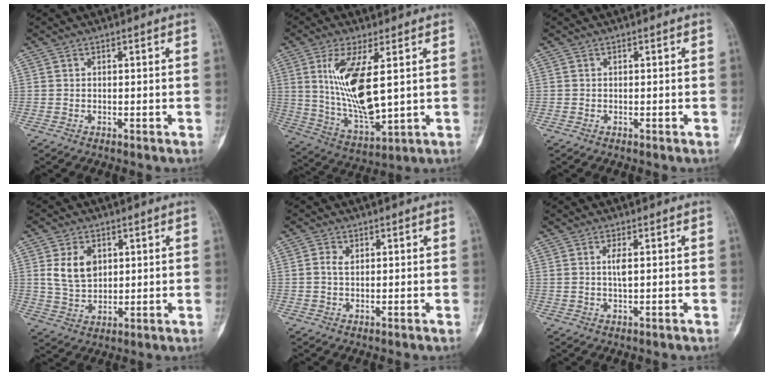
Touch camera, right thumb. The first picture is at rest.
{"total": 14.6, "force": [3.0, 4.7, 13.4], "torque": [-0.271, -0.030, 0.074]}
{"total": 0.0}
{"total": 7.9, "force": [2.3, 5.4, 5.2], "torque": [-0.077, -0.012, 0.050]}
{"total": 1.8, "force": [0.4, 1.2, 1.3], "torque": [-0.030, 0.004, 0.011]}
{"total": 2.0, "force": [0.3, 0.3, 2.0], "torque": [-0.044, 0.001, 0.011]}